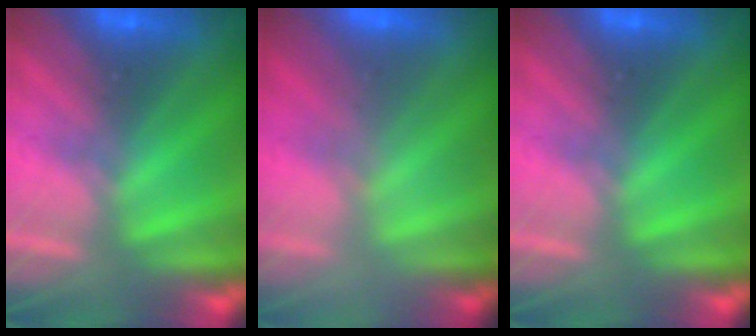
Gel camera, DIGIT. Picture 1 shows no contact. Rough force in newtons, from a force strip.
{"total": 2.4}
{"total": 0.0}